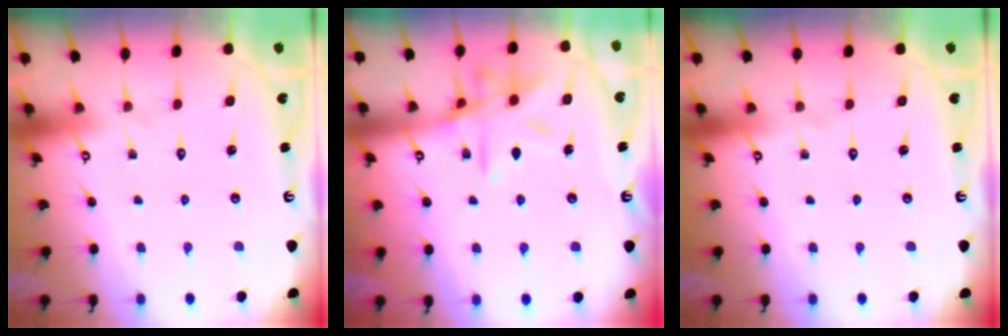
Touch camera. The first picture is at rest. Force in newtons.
{"total": 12.3, "press": 12.3, "slide": 0.9}
{"total": 0.0}